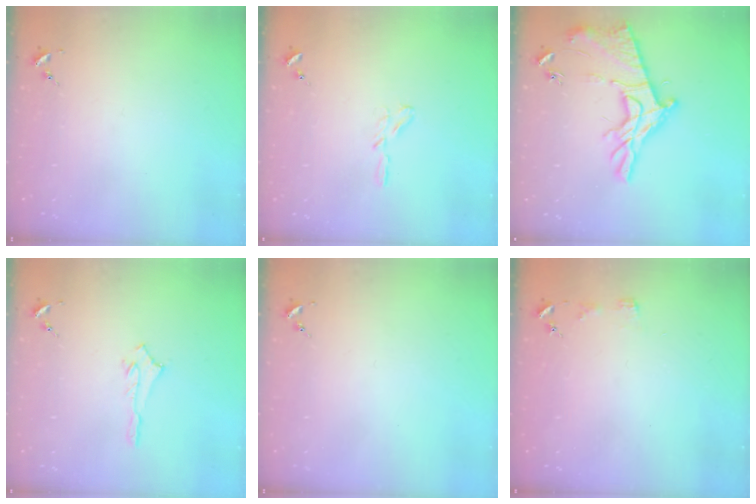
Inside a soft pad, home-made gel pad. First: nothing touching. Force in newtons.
{"total": 3.8, "press": 3.8, "slide": 0.3}
{"total": 17.4, "press": 17.3, "slide": 0.9}
{"total": 2.5, "press": 2.5, "slide": 0.2}
{"total": 0.0}
{"total": 3.4, "press": 3.3, "slide": 0.4}